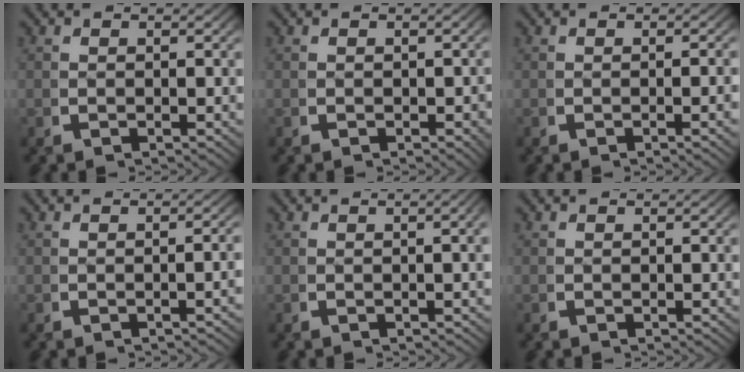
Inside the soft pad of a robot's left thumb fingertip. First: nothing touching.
{"total": 0.8, "force": [-0.3, 0.4, 0.6], "torque": [-0.002, -0.003, -0.006]}
{"total": 1.2, "force": [-0.3, 0.0, 1.2], "torque": [-0.020, 0.007, -0.007]}
{"total": 1.5, "force": [-0.6, 0.1, 1.3], "torque": [-0.018, 0.005, -0.009]}
{"total": 1.5, "force": [-0.1, 0.2, 1.5], "torque": [-0.023, 0.006, -0.001]}
{"total": 0.0}